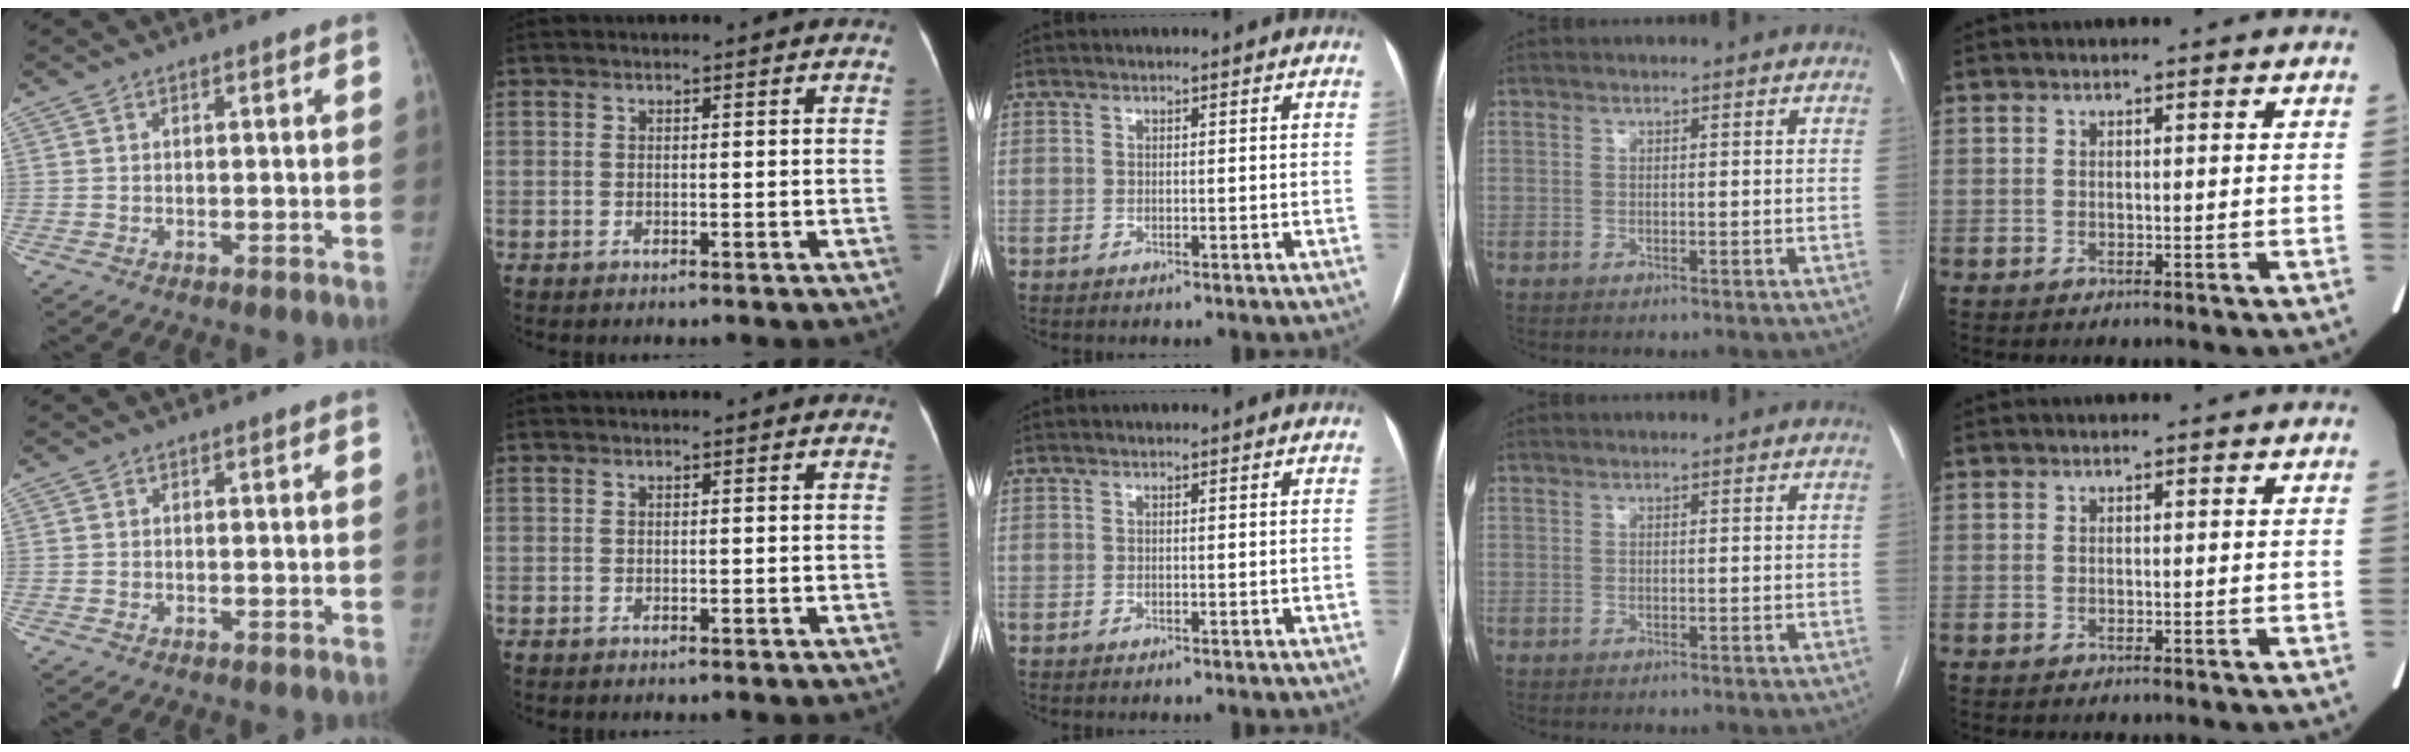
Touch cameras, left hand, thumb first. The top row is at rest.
{}